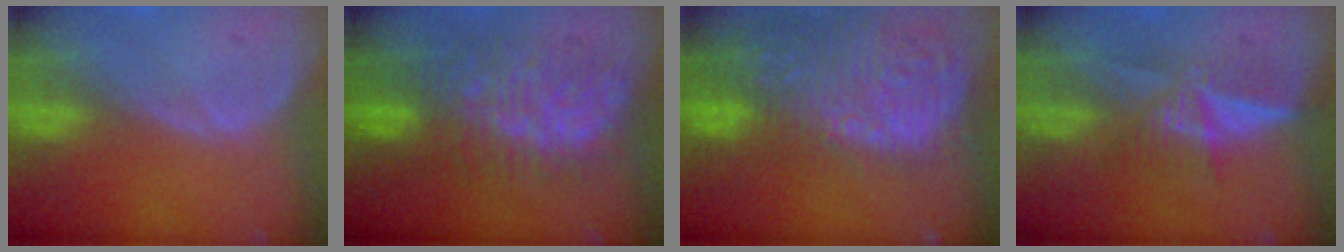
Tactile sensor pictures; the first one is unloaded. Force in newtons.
{"total": 9.5, "press": 9.5, "slide": 0.7}
{"total": 15.5, "press": 12.6, "slide": 9.0}
{"total": 5.2, "press": 5.1, "slide": 1.2}